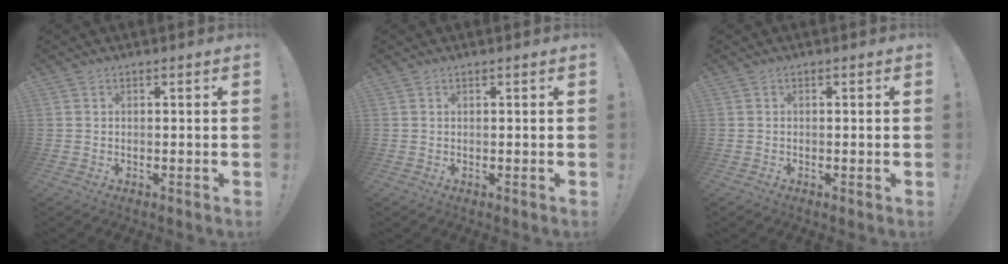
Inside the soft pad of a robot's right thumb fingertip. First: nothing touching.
{"total": 0.0}
{"total": 0.5, "force": [-0.2, 0.0, 0.5], "torque": [-0.010, 0.001, -0.004]}